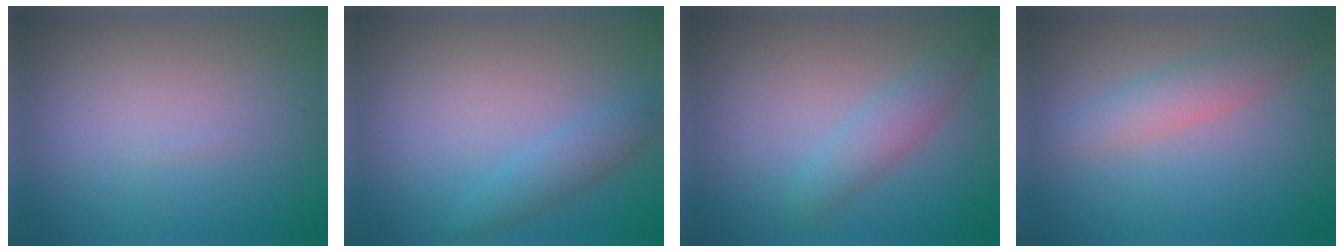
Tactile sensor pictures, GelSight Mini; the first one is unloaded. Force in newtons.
{"total": 2.2, "press": 2.2, "slide": 0.0}
{"total": 2.5, "press": 2.5, "slide": 0.1}
{"total": 2.8, "press": 2.8, "slide": 0.1}